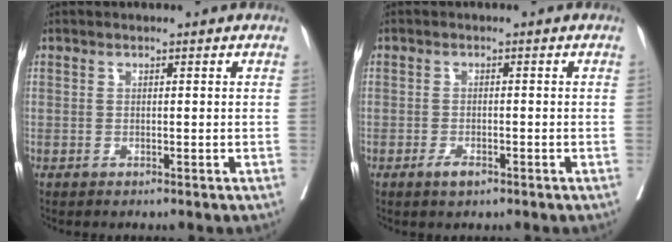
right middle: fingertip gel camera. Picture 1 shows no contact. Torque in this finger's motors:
{"motor_torque": [0.24, -0.12, 0.14, 0.02]}